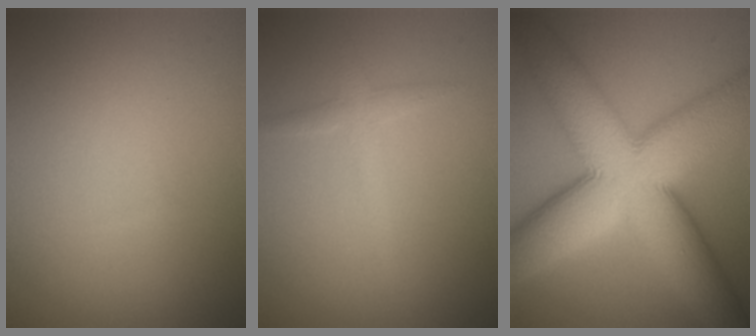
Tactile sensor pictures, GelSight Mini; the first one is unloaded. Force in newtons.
{"total": 1.7, "press": 1.7, "slide": 0.1}
{"total": 15.7, "press": 15.6, "slide": 0.6}